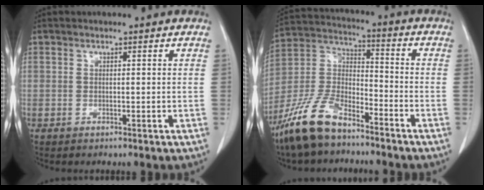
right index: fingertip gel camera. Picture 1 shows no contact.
{"total": 13.1, "force": [-9.9, 4.7, 7.2], "torque": [-0.160, 0.005, -0.194]}